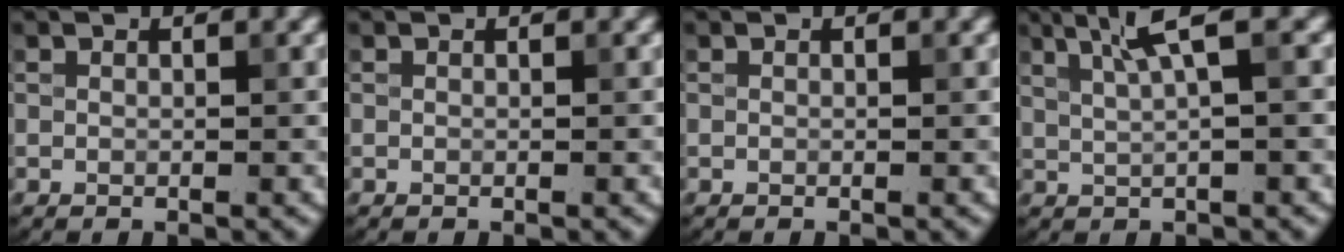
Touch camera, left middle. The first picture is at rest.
{"total": 0.0}
{"total": 0.0}
{"total": 3.3, "force": [1.2, 0.4, 3.0], "torque": [-0.058, 0.008, 0.028]}